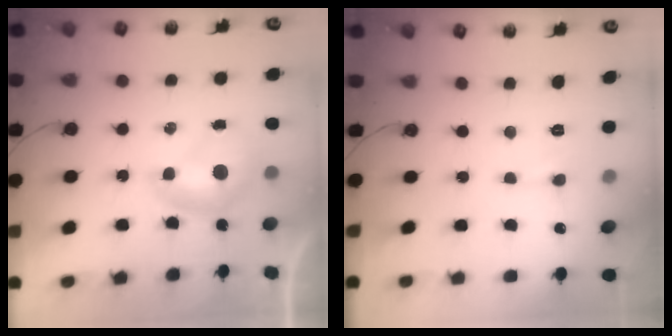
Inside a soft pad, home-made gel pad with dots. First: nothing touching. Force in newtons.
{"total": 1.3, "press": 1.2, "slide": 0.4}